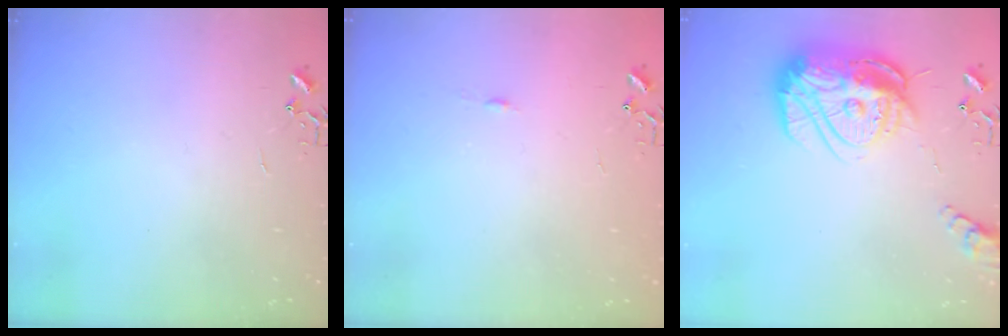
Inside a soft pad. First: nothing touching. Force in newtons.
{"total": 3.3, "press": 3.3, "slide": 0.4}
{"total": 18.8, "press": 18.8, "slide": 1.8}